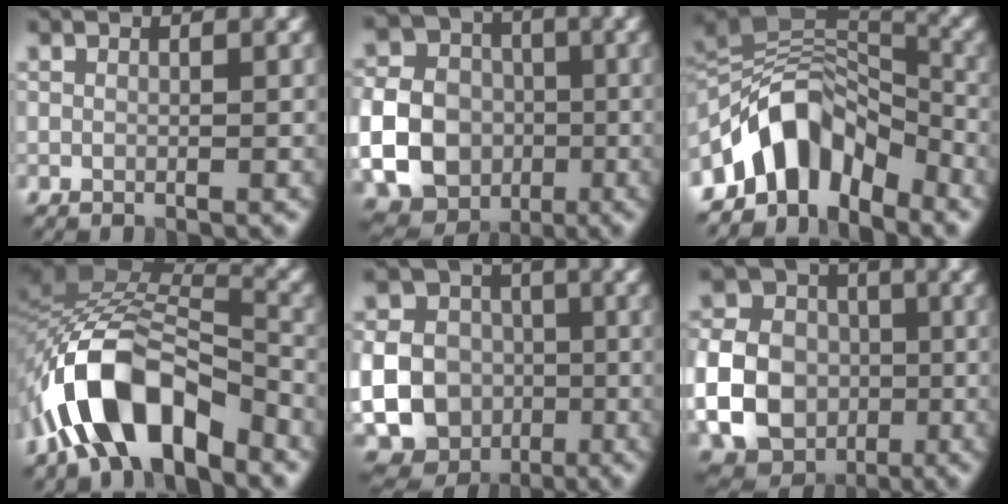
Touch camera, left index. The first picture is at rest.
{"total": 13.1, "force": [-2.5, 11.4, 5.9], "torque": [-0.131, -0.028, -0.061]}
{"total": 9.5, "force": [-5.9, 4.9, 5.6], "torque": [-0.071, 0.014, -0.117]}
{"total": 11.4, "force": [-6.7, 5.0, 7.7], "torque": [-0.135, 0.011, -0.133]}
{"total": 16.6, "force": [-3.3, 15.3, 5.7], "torque": [-0.147, -0.026, -0.080]}
{"total": 9.6, "force": [-2.1, 7.9, 5.1], "torque": [-0.111, -0.011, -0.044]}